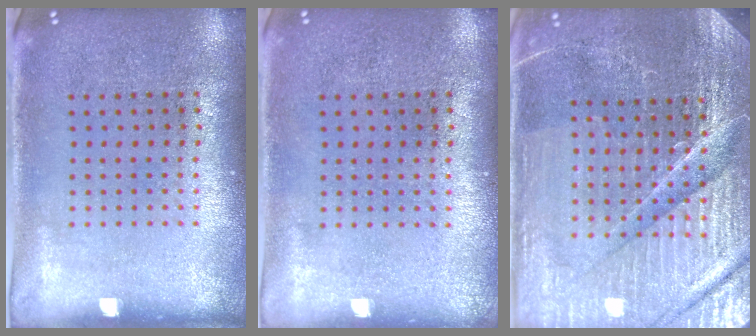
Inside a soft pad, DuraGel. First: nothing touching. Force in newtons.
{"total": 0.0}
{"total": 5.5, "press": 5.1, "slide": 2.1}